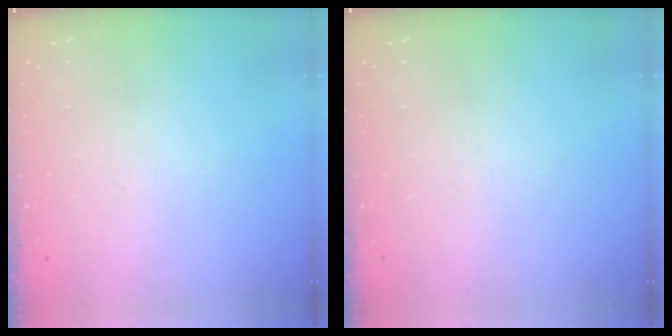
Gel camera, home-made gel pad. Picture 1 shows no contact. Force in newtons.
{"total": 0.0}